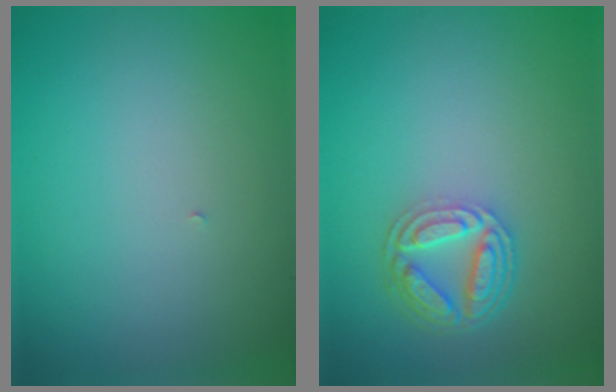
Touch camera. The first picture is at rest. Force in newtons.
{"total": 4.3, "press": 3.4, "slide": 2.7}